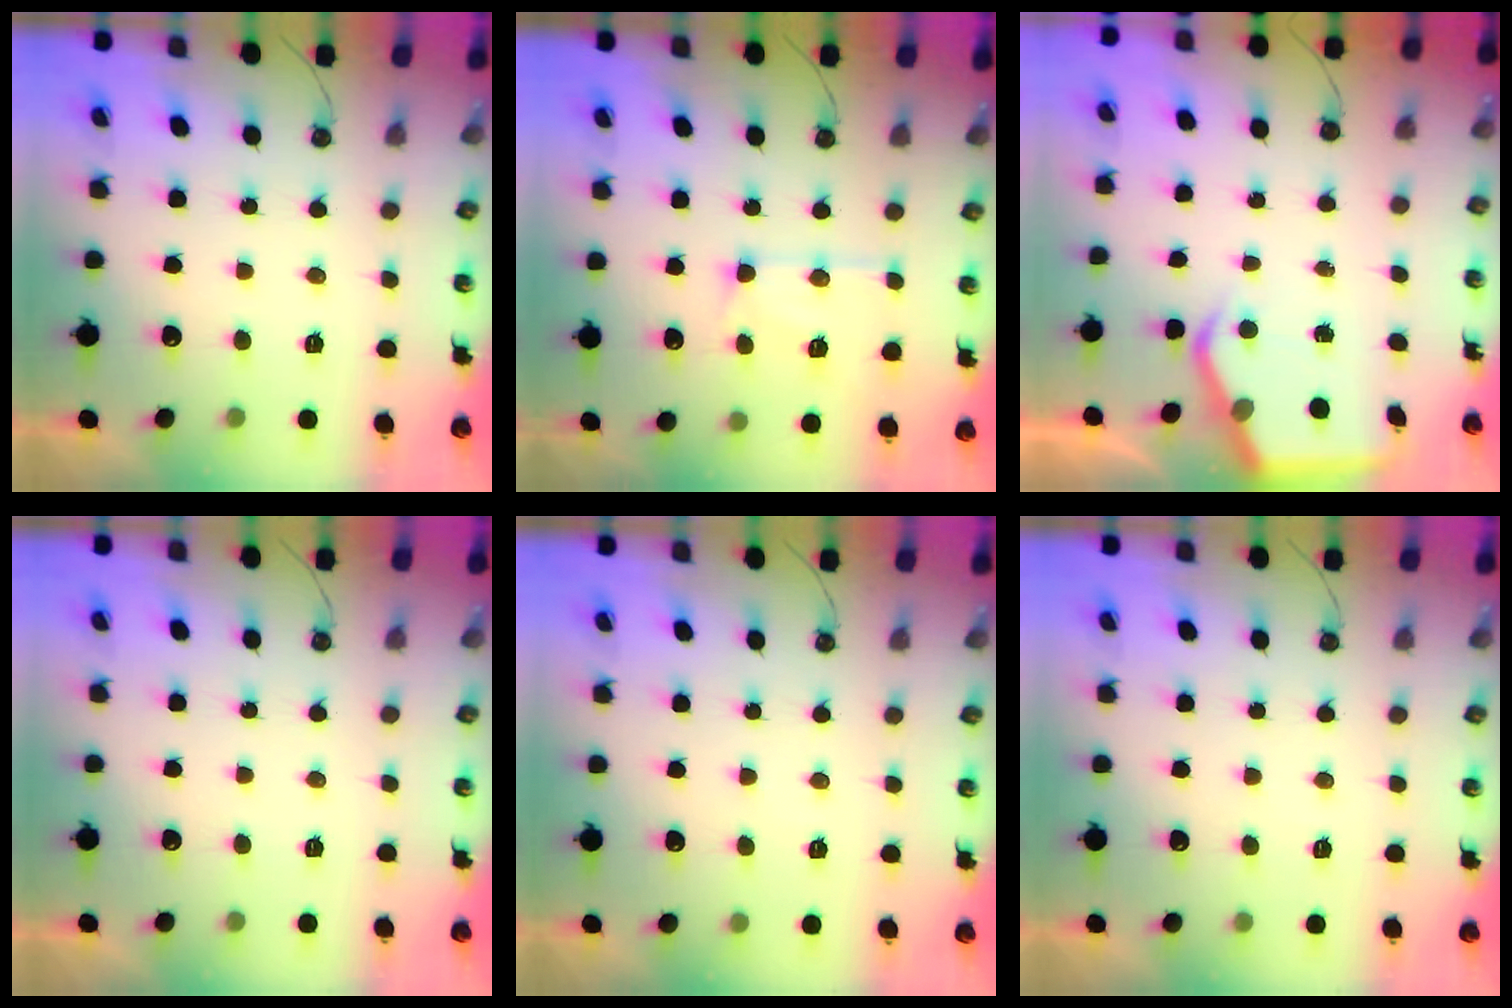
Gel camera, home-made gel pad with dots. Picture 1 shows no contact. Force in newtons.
{"total": 11.1, "press": 11.1, "slide": 0.8}
{"total": 5.4, "press": 5.4, "slide": 0.4}
{"total": 0.0}
{"total": 2.7, "press": 2.6, "slide": 0.4}
{"total": 3.1, "press": 3.1, "slide": 0.4}